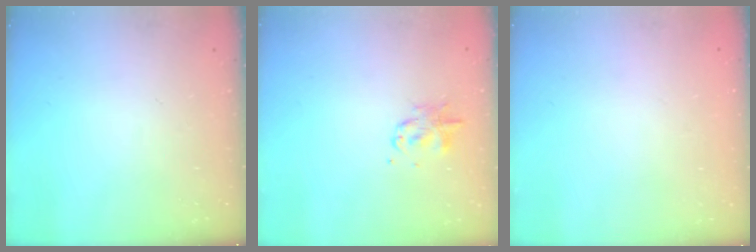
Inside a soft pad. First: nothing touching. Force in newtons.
{"total": 2.4, "press": 2.4, "slide": 0.3}
{"total": 1.8, "press": 1.8, "slide": 0.2}